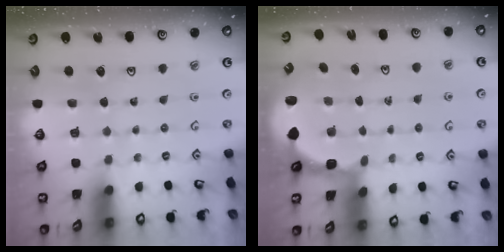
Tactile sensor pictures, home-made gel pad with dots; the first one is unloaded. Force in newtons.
{"total": 2.4, "press": 1.8, "slide": 1.7}